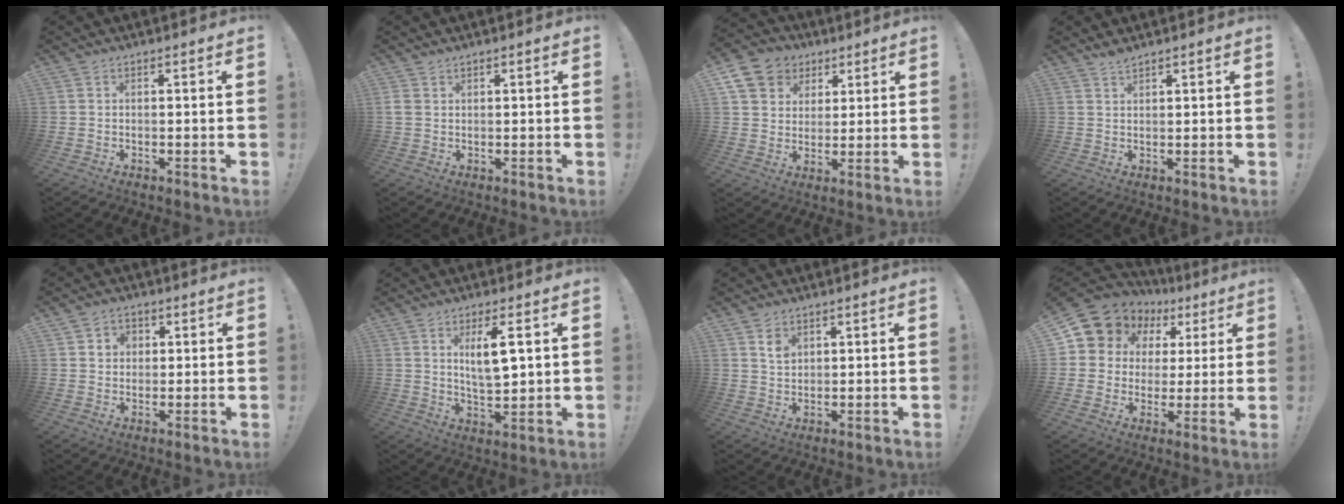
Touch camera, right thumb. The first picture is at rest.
{"total": 2.0, "force": [1.2, 1.4, 0.9], "torque": [-0.023, 0.001, 0.026]}
{"total": 12.1, "force": [5.4, 9.8, 4.4], "torque": [-0.064, -0.028, 0.110]}
{"total": 1.9, "force": [1.7, 0.4, 0.7], "torque": [-0.012, -0.007, 0.031]}
{"total": 4.0, "force": [1.1, 3.7, 1.1], "torque": [-0.007, -0.002, 0.019]}
{"total": 8.7, "force": [3.1, 2.4, 7.8], "torque": [-0.126, -0.010, 0.049]}
{"total": 3.7, "force": [2.1, 2.5, 1.7], "torque": [-0.009, -0.017, 0.034]}
{"total": 10.8, "force": [5.9, 8.5, 3.3], "torque": [-0.056, -0.044, 0.115]}